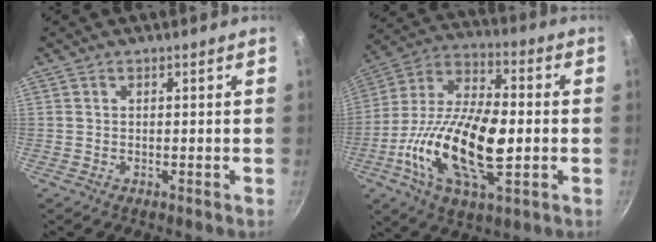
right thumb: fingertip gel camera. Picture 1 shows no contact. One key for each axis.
{"total": 21.6, "fx": -3.6, "fy": 9.9, "fz": 18.8, "tx": -0.349, "ty": 0.024, "tz": -0.076}